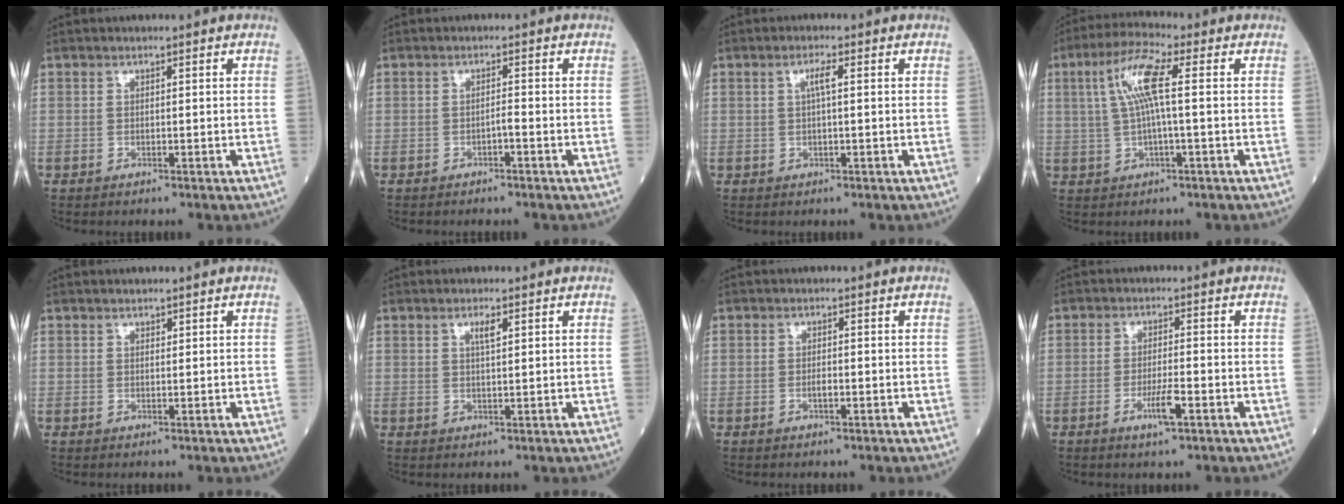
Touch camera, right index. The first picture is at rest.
{"total": 1.0, "force": [-0.7, 0.0, 0.7], "torque": [-0.013, 0.002, -0.012]}
{"total": 2.1, "force": [0.5, 0.2, 2.1], "torque": [-0.042, 0.003, 0.008]}
{"total": 7.7, "force": [1.5, 0.9, 7.5], "torque": [-0.159, 0.021, 0.029]}
{"total": 0.7, "force": [0.6, 0.3, 0.2], "torque": [-0.006, 0.000, 0.011]}
{"total": 2.0, "force": [1.0, 0.3, 1.7], "torque": [-0.033, 0.000, 0.018]}
{"total": 1.0, "force": [-0.4, 0.3, 0.9], "torque": [-0.018, 0.001, -0.008]}
{"total": 4.0, "force": [-1.8, 0.2, 3.5], "torque": [-0.069, -0.006, -0.034]}